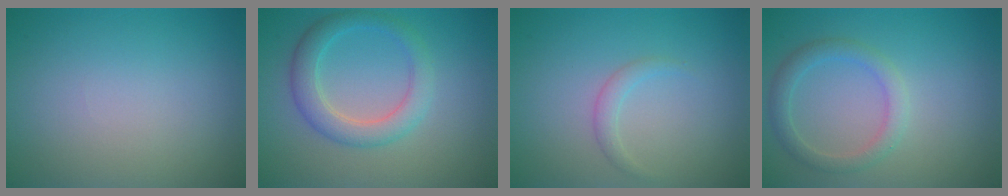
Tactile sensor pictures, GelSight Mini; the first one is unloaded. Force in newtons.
{"total": 3.5, "press": 3.5, "slide": 0.2}
{"total": 1.1, "press": 1.1, "slide": 0.1}
{"total": 2.3, "press": 2.3, "slide": 0.1}